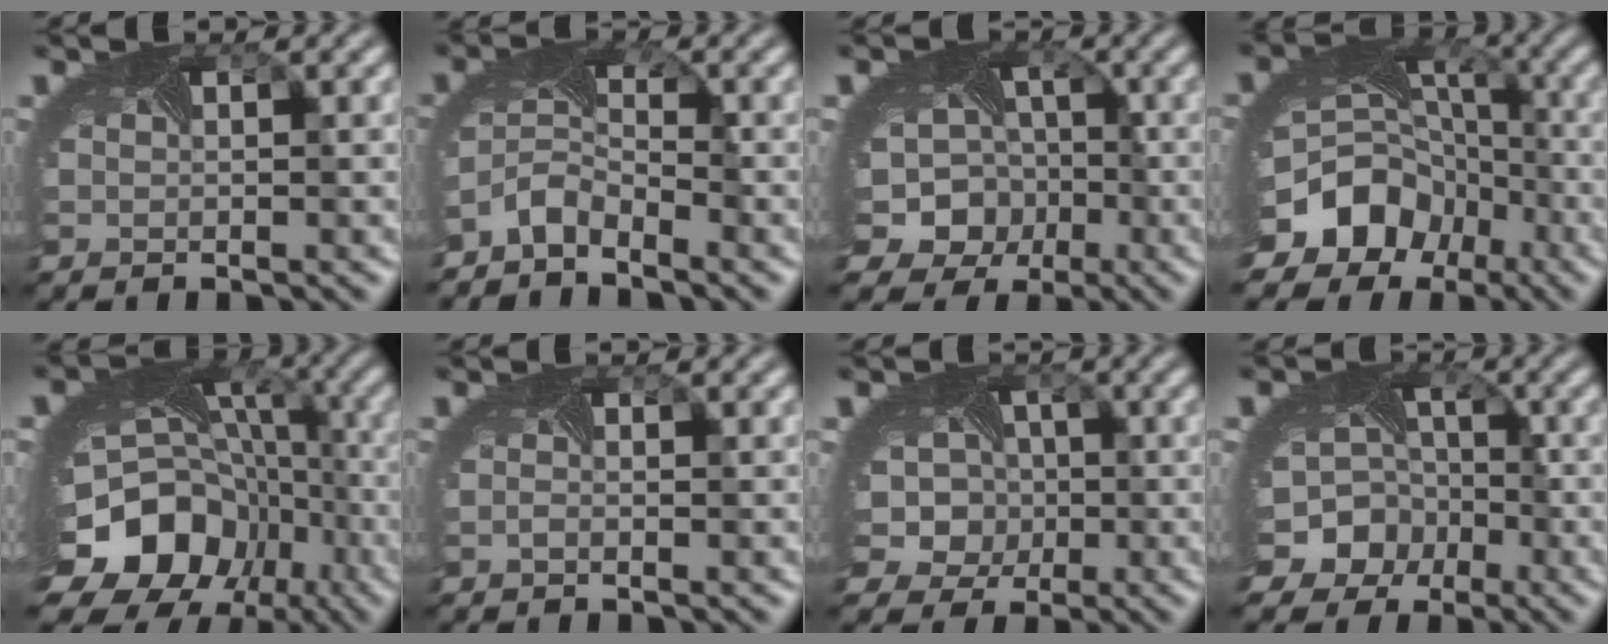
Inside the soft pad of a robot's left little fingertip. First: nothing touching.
{"total": 3.3, "force": [-2.8, 1.2, 1.0], "torque": [-0.036, -0.006, -0.065]}
{"total": 12.4, "force": [-2.8, 11.0, 4.9], "torque": [-0.098, -0.012, -0.066]}
{"total": 13.0, "force": [-6.7, 10.2, 4.5], "torque": [-0.094, -0.038, -0.103]}
{"total": 15.5, "force": [-6.3, 12.0, 7.5], "torque": [-0.159, -0.027, -0.099]}
{"total": 0.7, "force": [-0.6, -0.3, -0.1], "torque": [-0.004, -0.004, -0.012]}
{"total": 10.1, "force": [-0.2, 8.9, 4.7], "torque": [-0.087, 0.010, -0.046]}
{"total": 11.9, "force": [-5.0, 10.2, 3.5], "torque": [-0.077, -0.022, -0.098]}